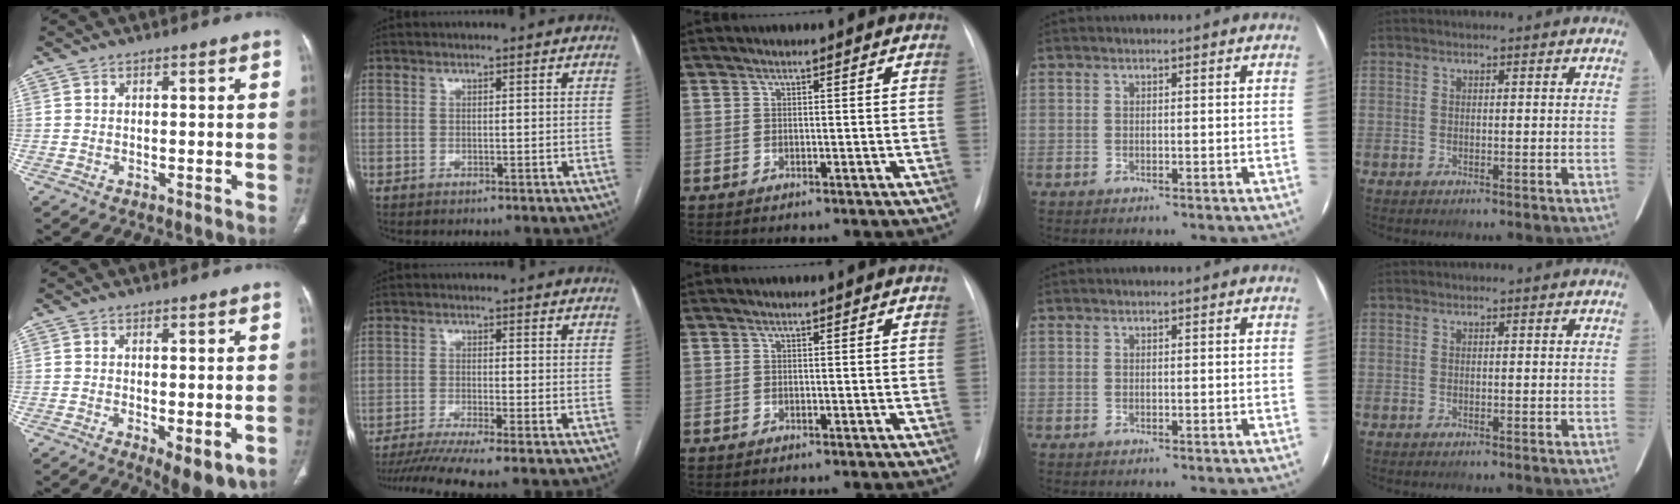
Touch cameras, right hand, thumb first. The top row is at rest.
{"thumb": {"total": 7.5, "force": [-2.4, 2.9, 6.5], "torque": [-0.088, -0.014, -0.027]}, "index": {"total": 8.7, "force": [-7.1, -1.1, 4.9], "torque": [-0.072, -0.018, -0.114]}}